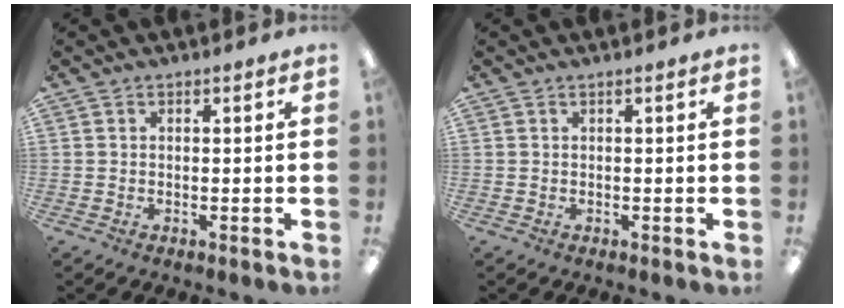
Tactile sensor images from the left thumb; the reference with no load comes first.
{"total": 0.0}